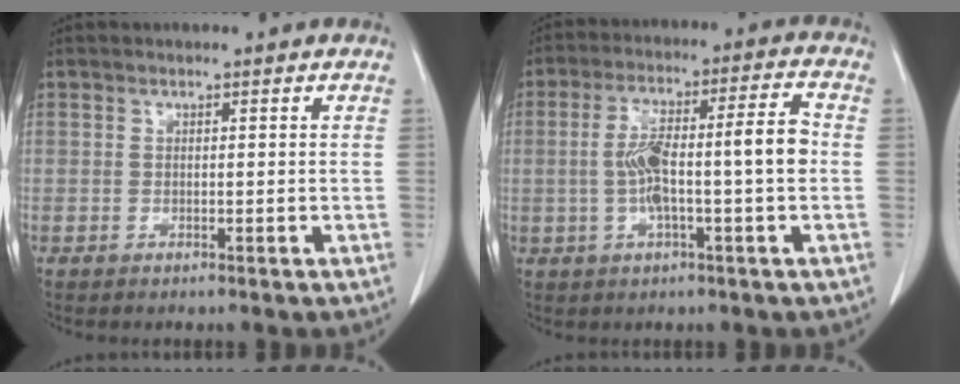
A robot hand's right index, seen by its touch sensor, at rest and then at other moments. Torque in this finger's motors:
{"motor_torque": [0.46, 0.01, 0.30, 0.09]}